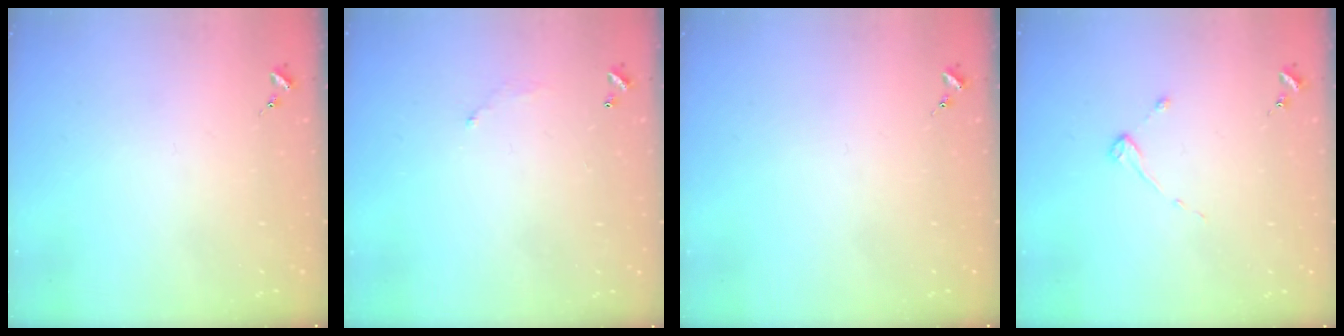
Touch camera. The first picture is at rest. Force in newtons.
{"total": 5.2, "press": 5.2, "slide": 0.3}
{"total": 0.0}
{"total": 2.6, "press": 2.5, "slide": 0.4}